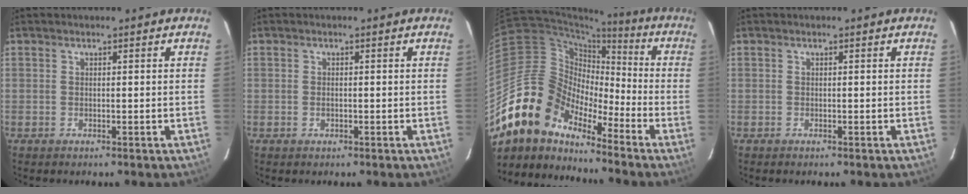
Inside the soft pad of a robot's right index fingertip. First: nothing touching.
{"total": 0.8, "force": [-0.2, 0.6, 0.5], "torque": [-0.008, 0.001, -0.003]}
{"total": 15.3, "force": [-12.4, 7.6, 4.9], "torque": [-0.092, 0.022, -0.242]}
{"total": 0.0}